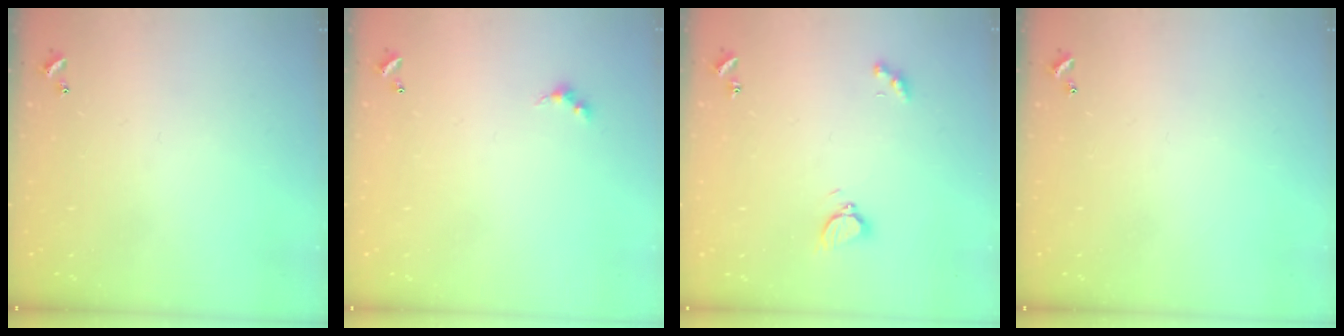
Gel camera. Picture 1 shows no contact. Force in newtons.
{"total": 2.5, "press": 2.5, "slide": 0.4}
{"total": 2.9, "press": 2.8, "slide": 0.7}
{"total": 0.0}